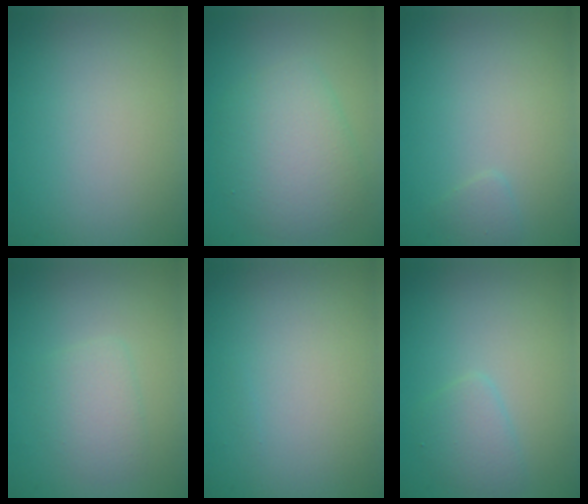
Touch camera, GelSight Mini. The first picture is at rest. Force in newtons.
{"total": 4.7, "press": 4.7, "slide": 0.1}
{"total": 0.7, "press": 0.7, "slide": 0.1}
{"total": 2.1, "press": 2.1, "slide": 0.1}
{"total": 0.0}
{"total": 1.9, "press": 1.9, "slide": 0.0}